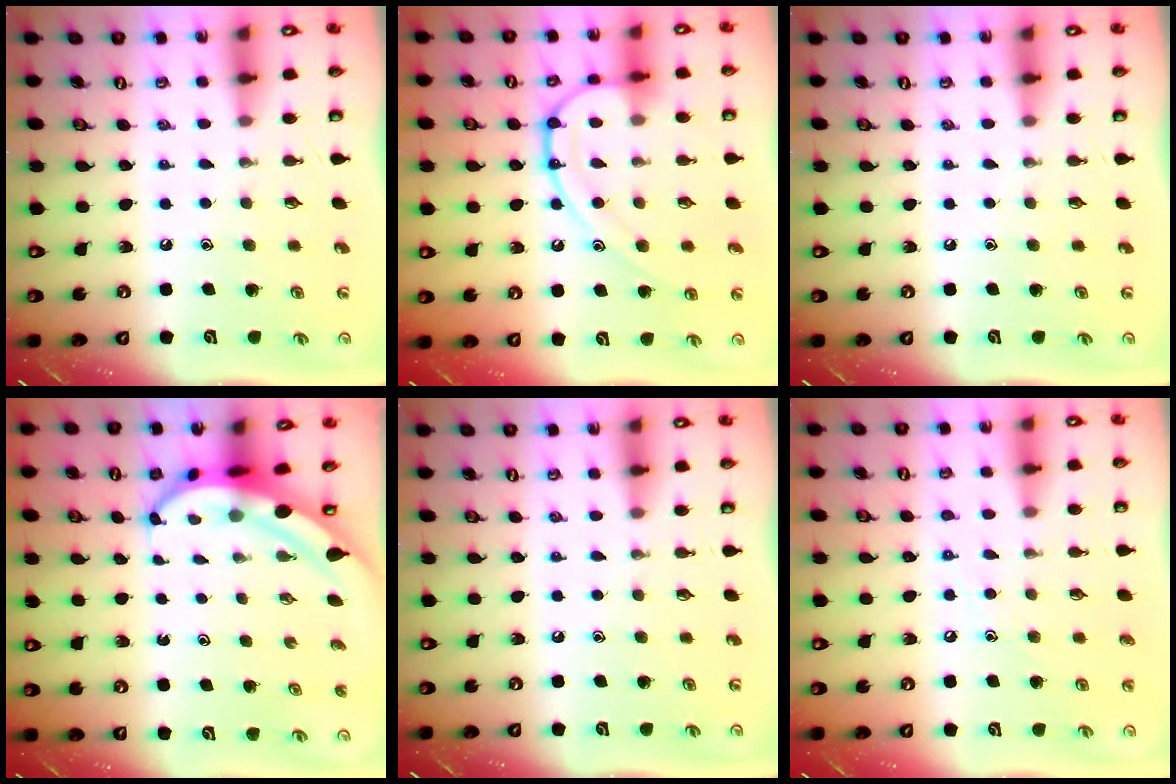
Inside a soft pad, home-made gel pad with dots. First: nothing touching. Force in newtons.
{"total": 13.1, "press": 13.0, "slide": 1.4}
{"total": 0.0}
{"total": 5.3, "press": 5.1, "slide": 1.1}
{"total": 0.0}
{"total": 6.2, "press": 6.2, "slide": 0.7}